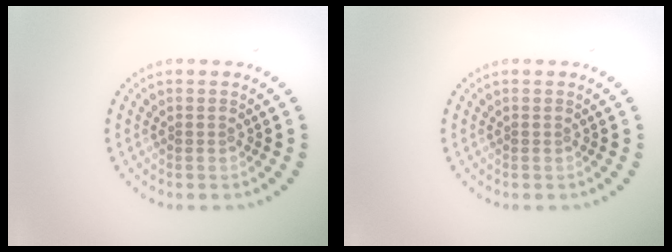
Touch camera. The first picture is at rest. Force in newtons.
{"total": 0.0}